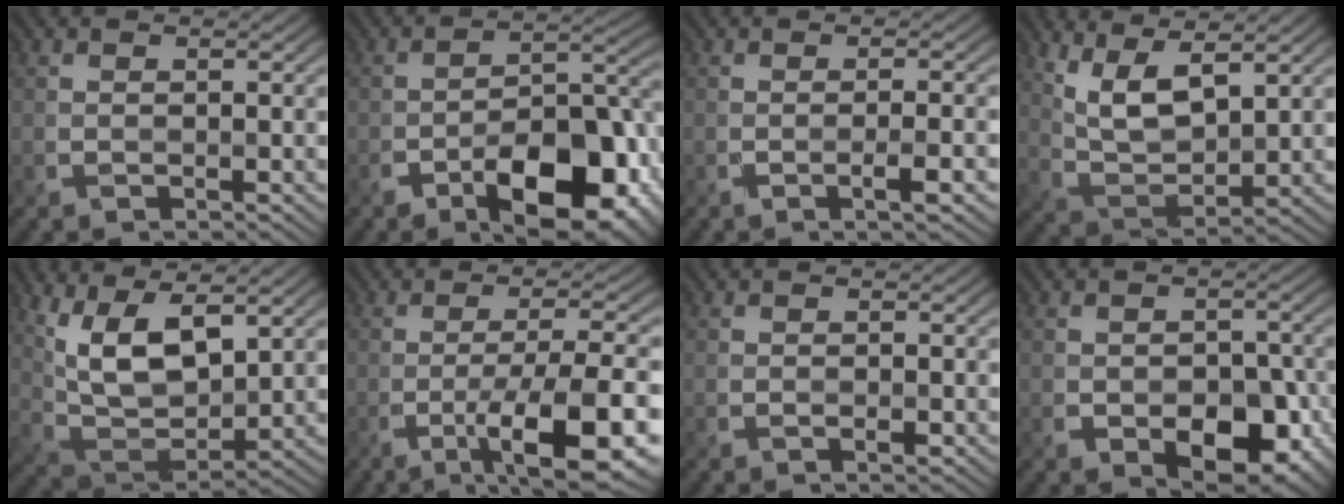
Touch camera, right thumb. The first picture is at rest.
{"total": 13.1, "force": [-6.8, 5.9, 9.6], "torque": [-0.141, -0.004, -0.107]}
{"total": 2.9, "force": [-1.0, 0.6, 2.6], "torque": [-0.035, 0.009, -0.022]}
{"total": 7.4, "force": [4.2, 2.6, 5.5], "torque": [-0.125, -0.001, 0.090]}
{"total": 10.4, "force": [4.8, 4.6, 7.9], "torque": [-0.183, -0.002, 0.102]}
{"total": 11.6, "force": [-5.3, 2.5, 10.0], "torque": [-0.153, 0.000, -0.077]}
{"total": 0.6, "force": [-0.3, 0.1, 0.5], "torque": [-0.007, 0.000, -0.005]}
{"total": 8.1, "force": [-3.5, 4.9, 5.4], "torque": [-0.080, -0.020, -0.037]}